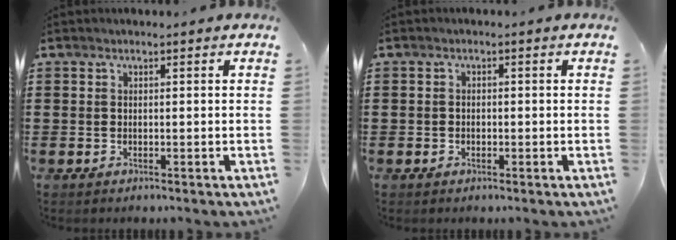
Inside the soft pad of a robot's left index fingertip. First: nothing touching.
{"total": 0.7, "force": [-0.4, 0.6, 0.1], "torque": [-0.005, 0.002, -0.010]}